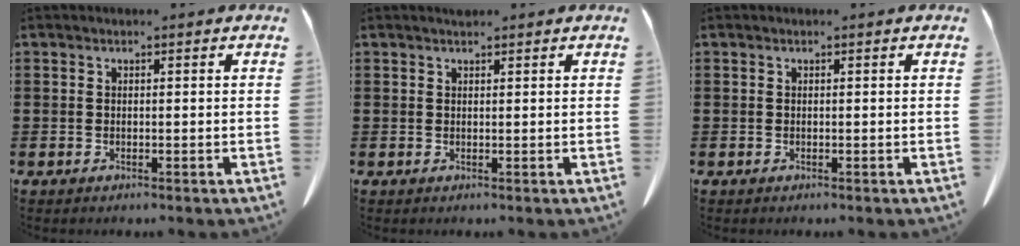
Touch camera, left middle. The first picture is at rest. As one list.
[{"total": 0.8, "force": [0.8, 0.1, 0.2], "torque": [-0.007, -0.002, 0.016]}, {"total": 0.0}]